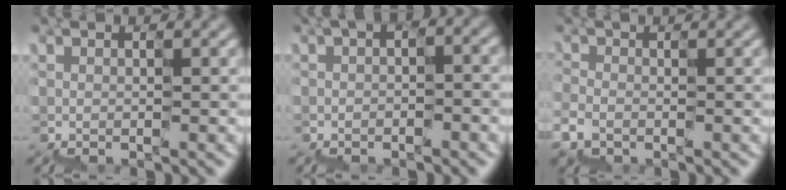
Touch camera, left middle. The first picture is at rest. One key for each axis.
{"total": 1.7, "fx": -0.6, "fy": 0.9, "fz": 1.3, "tx": -0.017, "ty": 0.003, "tz": -0.012}
{"total": 1.3, "fx": -1.2, "fy": 0.2, "fz": -0.2, "tx": 0.022, "ty": 0.001, "tz": -0.025}